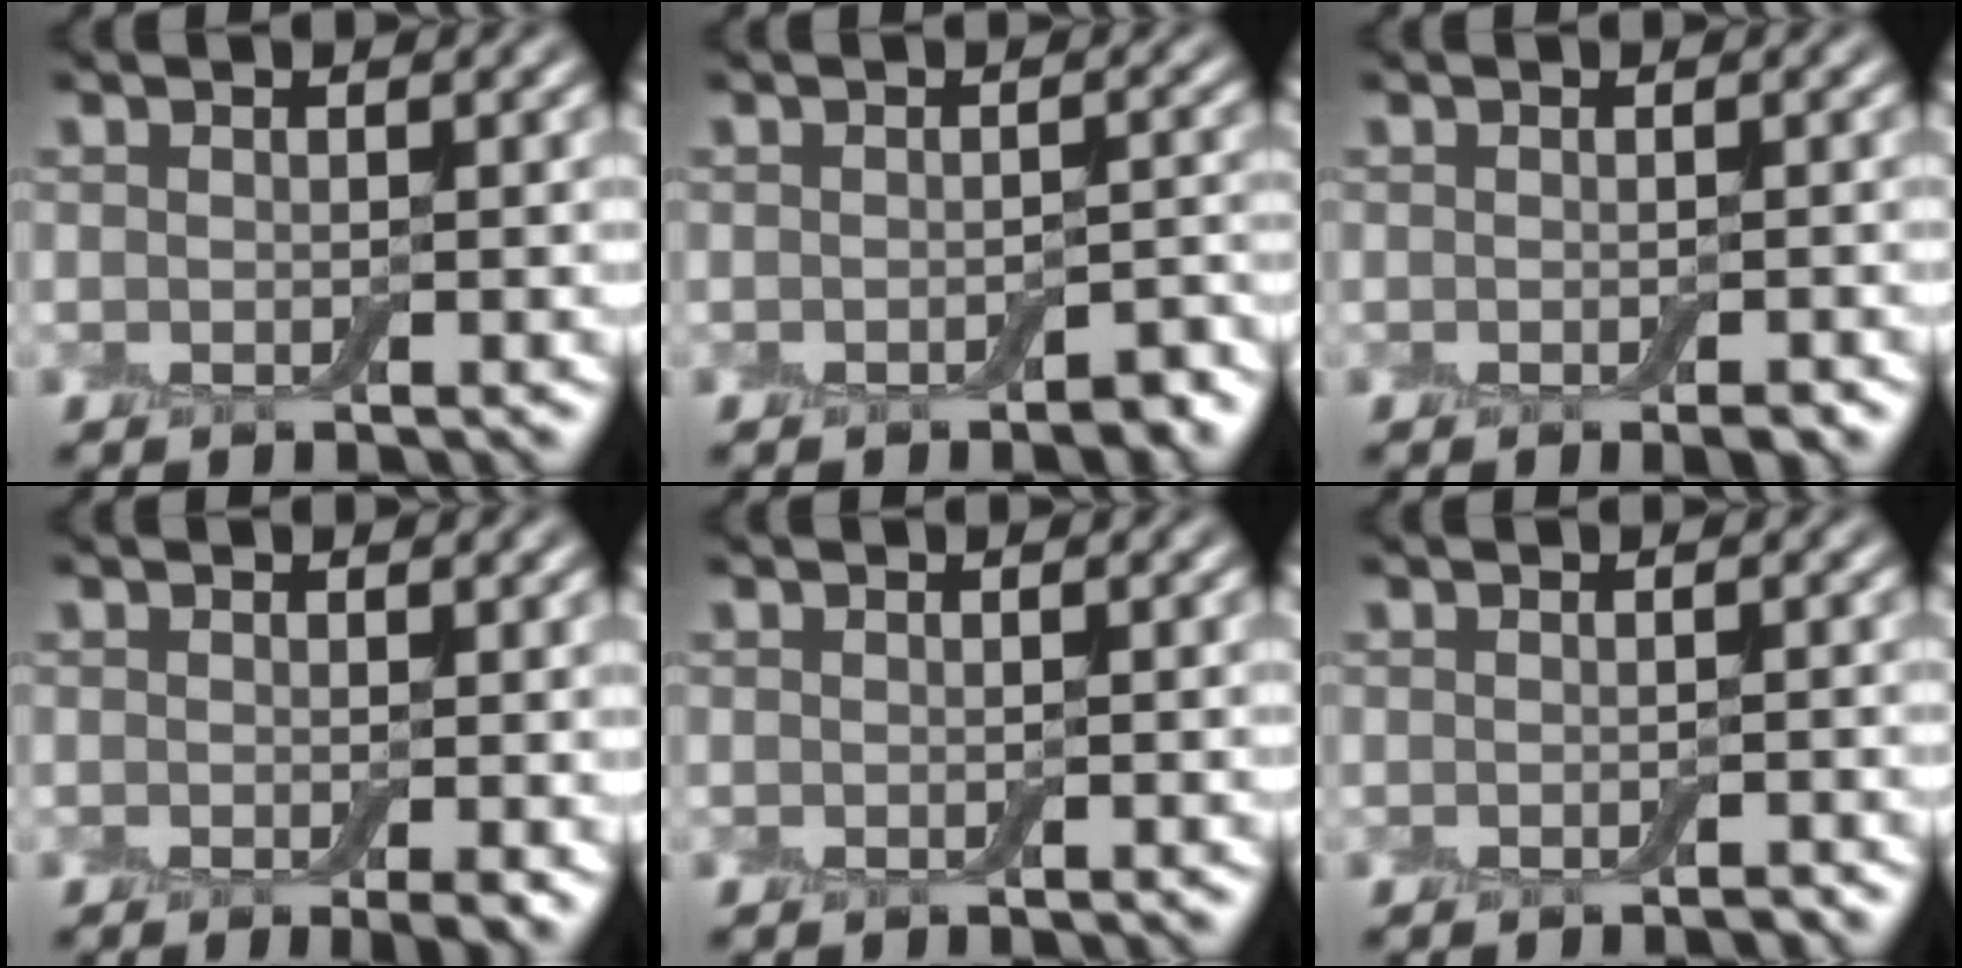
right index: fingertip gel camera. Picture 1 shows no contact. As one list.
[{"total": 1.9, "force": [-1.1, 0.8, 1.2], "torque": [-0.017, 0.003, -0.014]}, {"total": 1.0, "force": [-0.5, 0.2, 0.8], "torque": [-0.013, -0.002, -0.007]}, {"total": 1.8, "force": [-0.3, 0.2, 1.7], "torque": [-0.022, -0.009, -0.006]}, {"total": 0.0}, {"total": 0.6, "force": [-0.5, 0.1, 0.4], "torque": [-0.005, 0.000, -0.006]}]